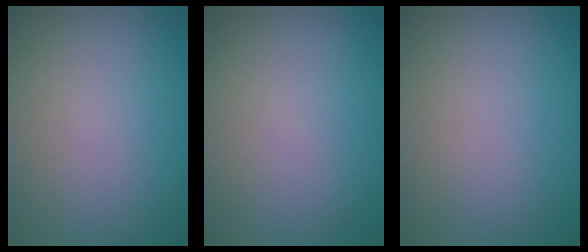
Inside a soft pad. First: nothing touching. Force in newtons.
{"total": 0.0}
{"total": 0.0}